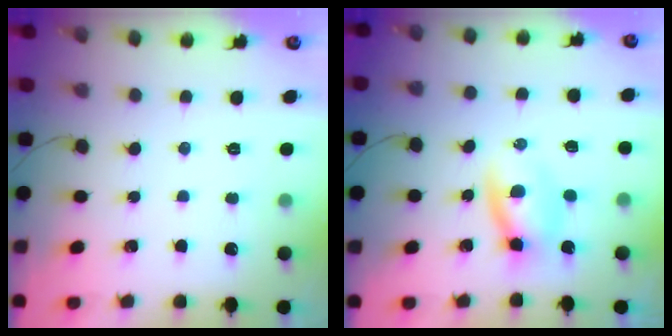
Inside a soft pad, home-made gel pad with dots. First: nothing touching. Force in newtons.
{"total": 3.8, "press": 3.7, "slide": 1.0}